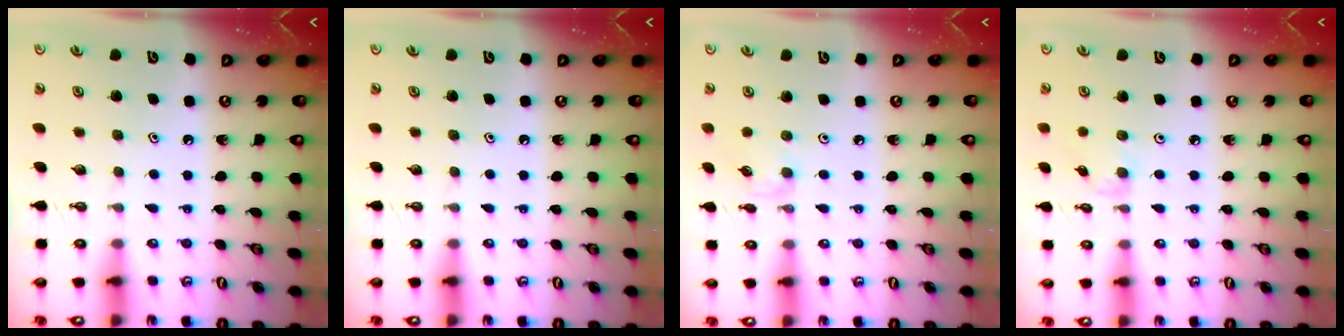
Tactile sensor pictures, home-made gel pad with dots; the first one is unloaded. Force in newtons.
{"total": 0.0}
{"total": 2.0, "press": 1.9, "slide": 0.4}
{"total": 1.6, "press": 1.5, "slide": 0.4}